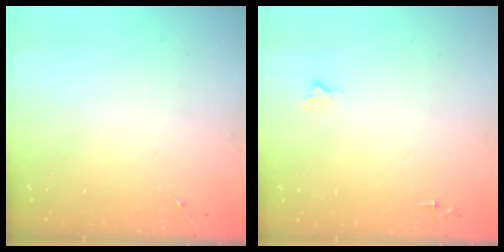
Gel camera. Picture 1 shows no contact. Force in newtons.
{"total": 1.8, "press": 1.8, "slide": 0.1}